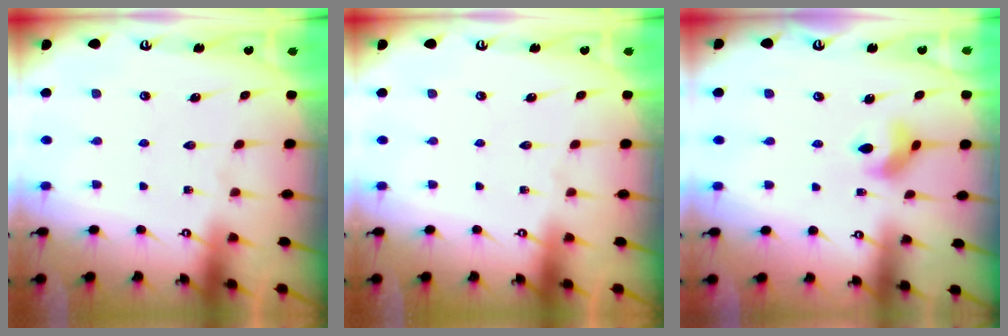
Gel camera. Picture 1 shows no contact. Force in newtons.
{"total": 0.0}
{"total": 8.0, "press": 8.0, "slide": 1.1}